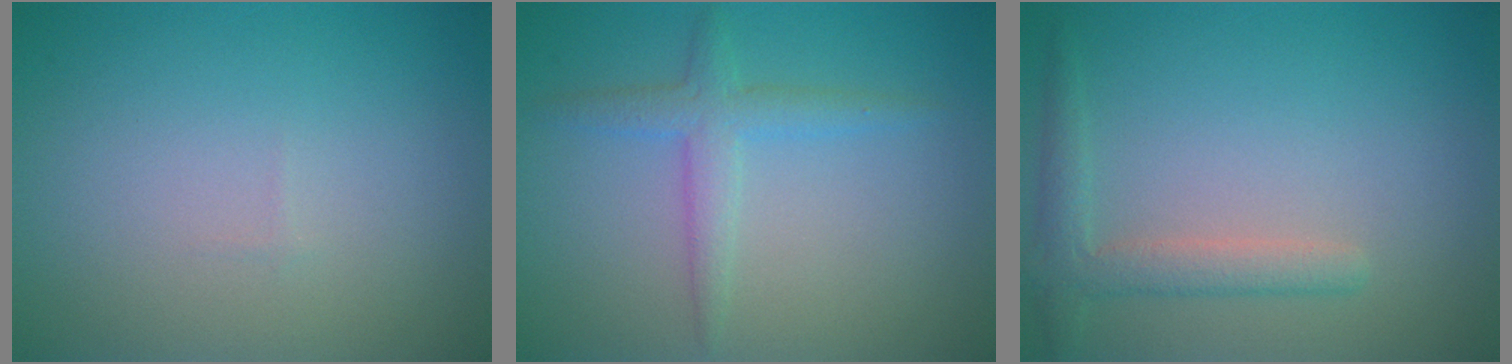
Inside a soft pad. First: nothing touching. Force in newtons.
{"total": 2.5, "press": 2.5, "slide": 0.1}
{"total": 2.6, "press": 2.5, "slide": 0.2}